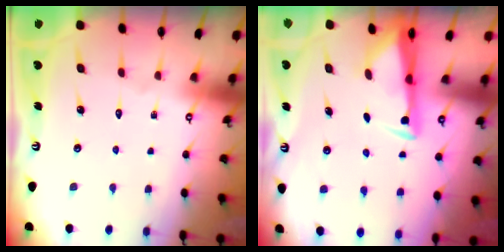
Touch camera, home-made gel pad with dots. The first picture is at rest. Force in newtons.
{"total": 2.9, "press": 2.8, "slide": 0.9}